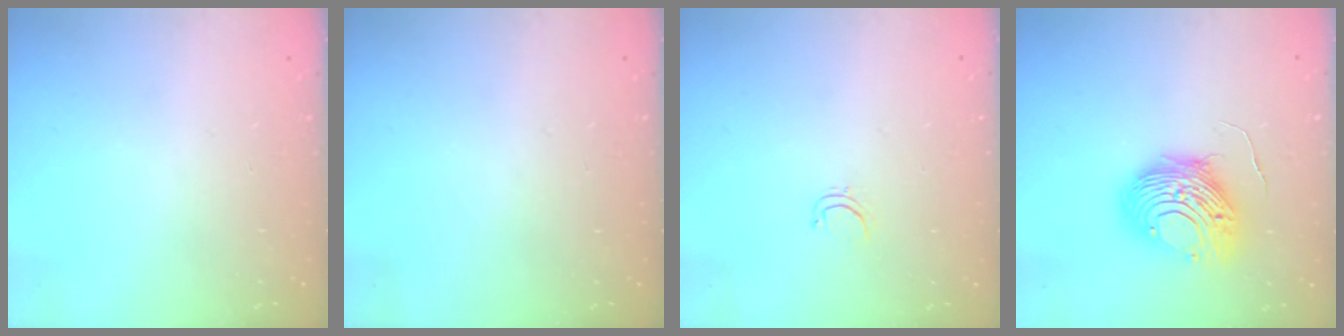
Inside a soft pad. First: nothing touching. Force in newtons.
{"total": 0.0}
{"total": 3.3, "press": 3.2, "slide": 0.3}
{"total": 12.5, "press": 12.4, "slide": 1.4}